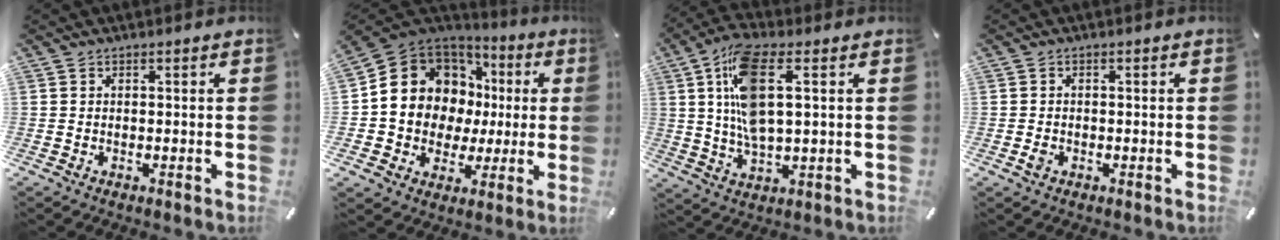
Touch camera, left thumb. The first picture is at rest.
{"total": 11.5, "force": [2.4, 10.9, 2.7], "torque": [-0.061, -0.046, 0.057]}
{"total": 13.1, "force": [3.2, 5.2, 11.6], "torque": [-0.246, -0.008, 0.052]}
{"total": 1.4, "force": [-0.4, 1.1, 0.8], "torque": [-0.013, 0.002, -0.009]}